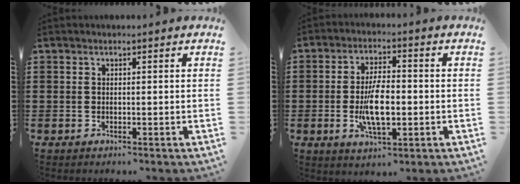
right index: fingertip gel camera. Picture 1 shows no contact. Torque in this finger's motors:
{"motor_torque": [1.91, 0.23, 0.98, 0.21]}